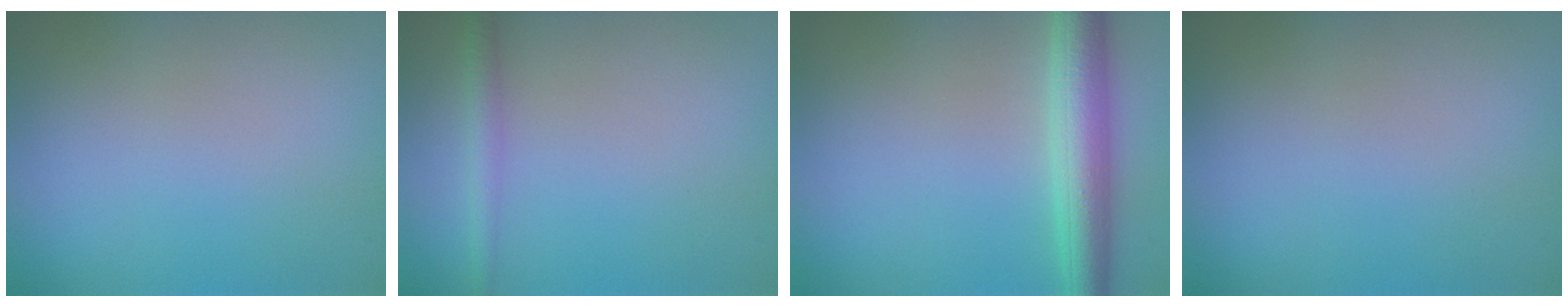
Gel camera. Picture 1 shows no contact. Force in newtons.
{"total": 1.6, "press": 1.6, "slide": 0.1}
{"total": 4.8, "press": 4.8, "slide": 0.1}
{"total": 0.0}